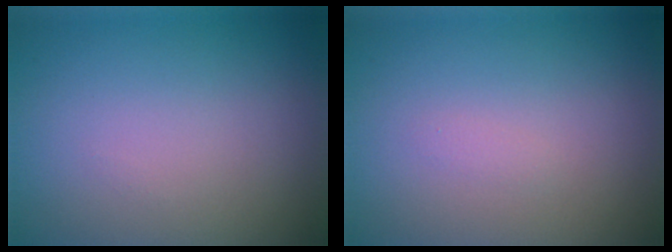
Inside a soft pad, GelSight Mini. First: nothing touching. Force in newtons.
{"total": 0.5, "press": 0.5, "slide": 0.0}